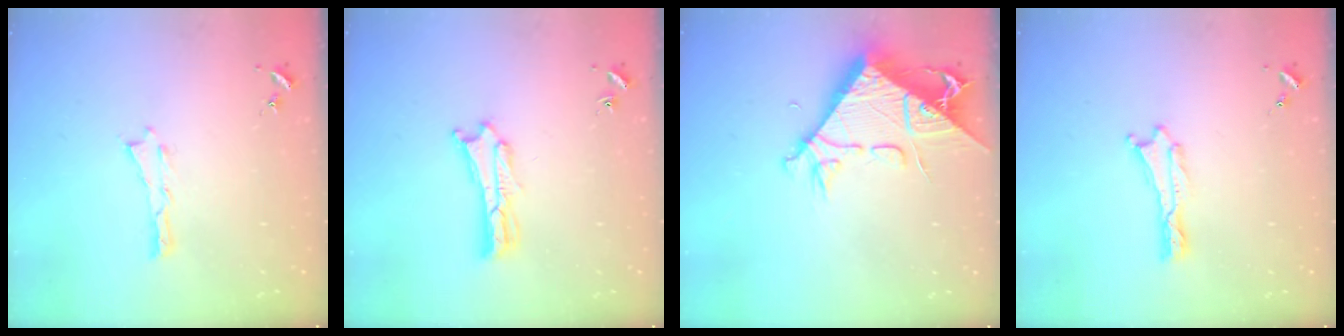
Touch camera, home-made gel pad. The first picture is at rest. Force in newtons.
{"total": 1.8, "press": 1.8, "slide": 0.3}
{"total": 9.7, "press": 9.7, "slide": 1.3}
{"total": 0.0}